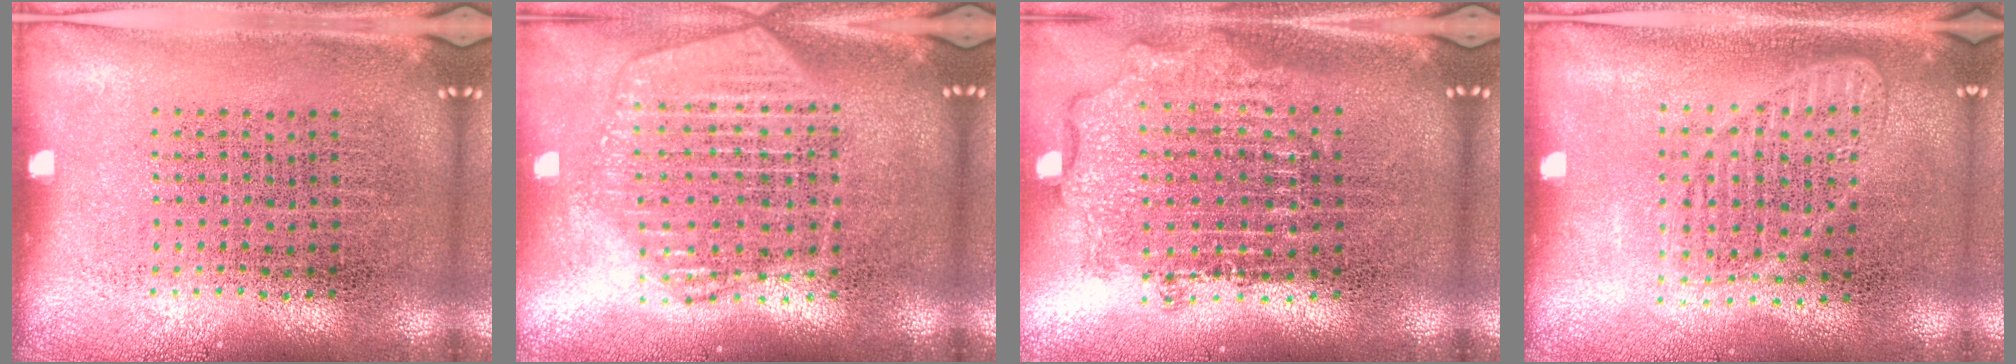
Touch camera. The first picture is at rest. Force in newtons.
{"total": 2.2, "press": 2.0, "slide": 1.0}
{"total": 1.9, "press": 1.5, "slide": 1.1}
{"total": 1.3, "press": 1.2, "slide": 0.3}